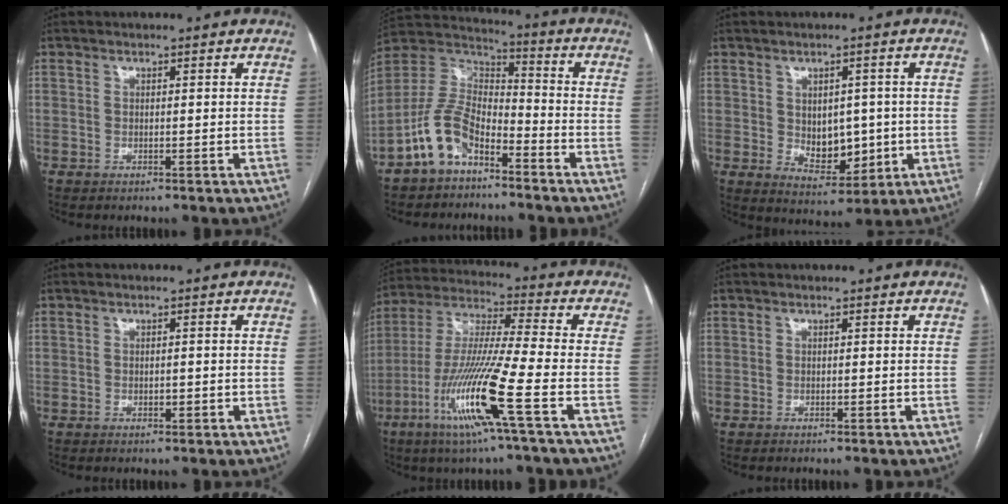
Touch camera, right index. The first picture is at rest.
{"total": 10.5, "force": [-6.5, 5.1, 6.5], "torque": [-0.148, 0.024, -0.131]}
{"total": 7.7, "force": [-0.2, 4.7, 6.1], "torque": [-0.086, 0.001, 0.013]}
{"total": 1.1, "force": [-0.2, 0.5, 0.9], "torque": [-0.016, -0.001, -0.001]}
{"total": 15.8, "force": [-6.6, -0.8, 14.4], "torque": [-0.295, -0.020, -0.130]}
{"total": 0.0}